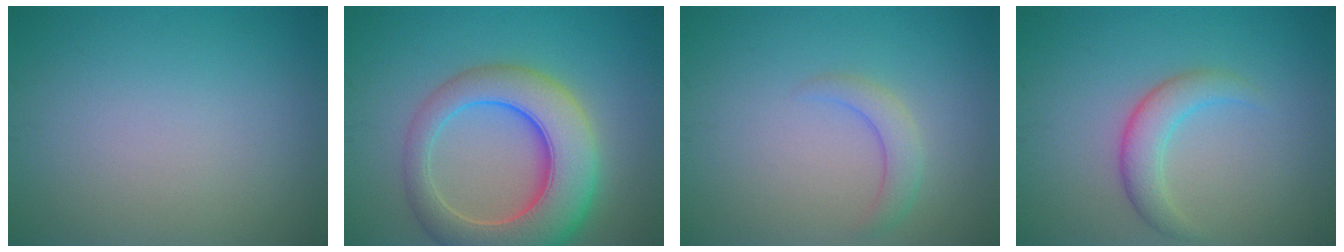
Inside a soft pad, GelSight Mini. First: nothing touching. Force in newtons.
{"total": 9.8, "press": 9.8, "slide": 0.6}
{"total": 2.1, "press": 2.0, "slide": 0.3}
{"total": 3.0, "press": 3.0, "slide": 0.1}